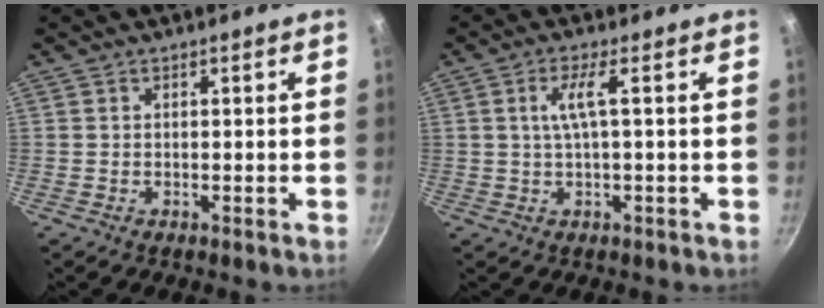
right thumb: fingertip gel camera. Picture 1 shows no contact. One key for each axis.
{"total": 4.1, "fx": 0.5, "fy": 0.4, "fz": 4.1, "tx": -0.091, "ty": 0.007, "tz": 0.016}